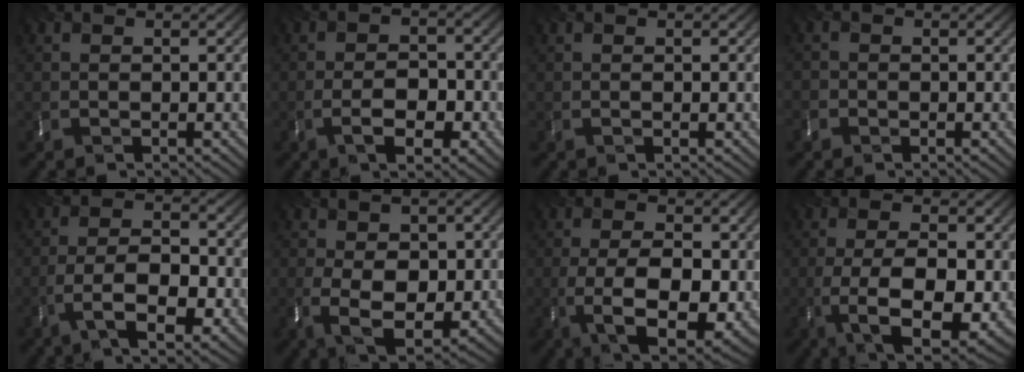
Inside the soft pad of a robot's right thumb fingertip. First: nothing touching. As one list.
[{"total": 5.2, "force": [-3.0, 2.3, 3.6], "torque": [-0.051, -0.011, -0.063]}, {"total": 0.0}, {"total": 1.9, "force": [-1.5, 1.1, -0.1], "torque": [-0.001, -0.008, -0.040]}, {"total": 7.2, "force": [-3.8, 2.8, 5.5], "torque": [-0.095, -0.009, -0.078]}, {"total": 8.9, "force": [-1.1, 5.4, 7.1], "torque": [-0.142, -0.020, -0.023]}, {"total": 9.4, "force": [-2.1, 4.5, 8.0], "torque": [-0.140, -0.021, -0.040]}, {"total": 9.7, "force": [-2.7, 3.8, 8.5], "torque": [-0.143, -0.021, -0.048]}]